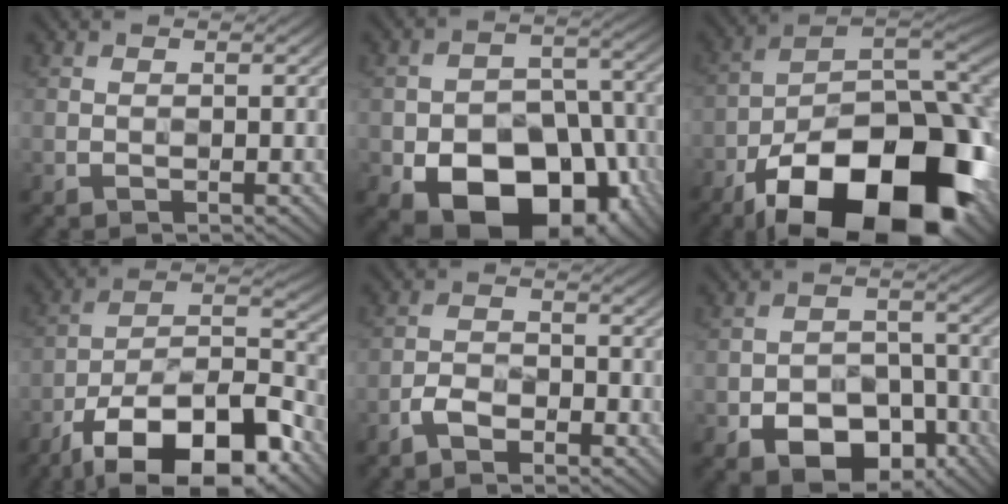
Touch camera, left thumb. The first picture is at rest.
{"total": 16.3, "force": [-7.5, 10.6, 9.8], "torque": [-0.156, -0.026, -0.115]}
{"total": 22.3, "force": [-11.9, 9.9, 16.1], "torque": [-0.261, -0.028, -0.186]}
{"total": 18.1, "force": [-12.1, 6.9, 11.5], "torque": [-0.197, -0.008, -0.204]}
{"total": 3.1, "force": [-2.3, 1.2, 1.6], "torque": [-0.032, 0.006, -0.055]}
{"total": 10.5, "force": [-5.9, 6.3, 5.9], "torque": [-0.100, -0.011, -0.096]}